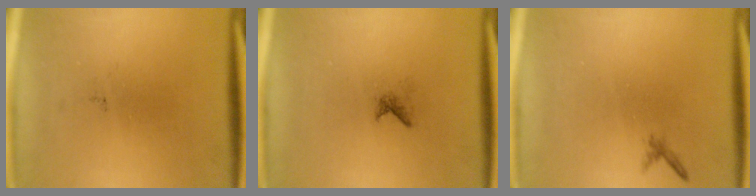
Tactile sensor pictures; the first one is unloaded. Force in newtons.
{"total": 0.6}
{"total": 0.6}